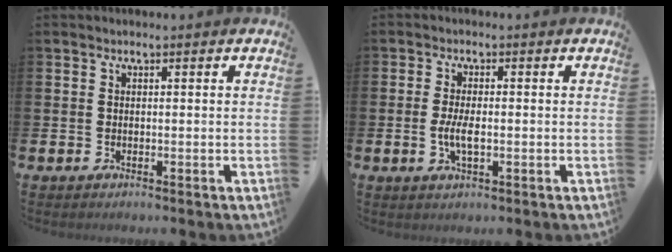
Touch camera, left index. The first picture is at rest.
{"total": 3.4, "force": [-0.4, 1.3, 3.1], "torque": [-0.055, -0.004, -0.012]}